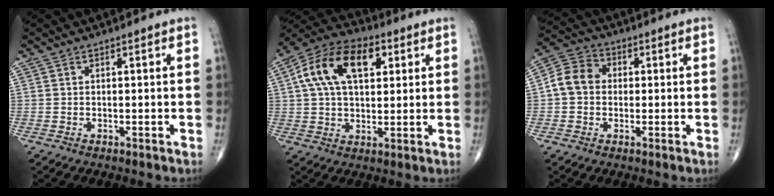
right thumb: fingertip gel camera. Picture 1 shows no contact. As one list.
[{"total": 15.9, "force": [4.8, 9.3, 12.0], "torque": [-0.199, 0.017, 0.075]}, {"total": 7.6, "force": [0.1, 6.4, 4.2], "torque": [-0.067, 0.024, -0.011]}]